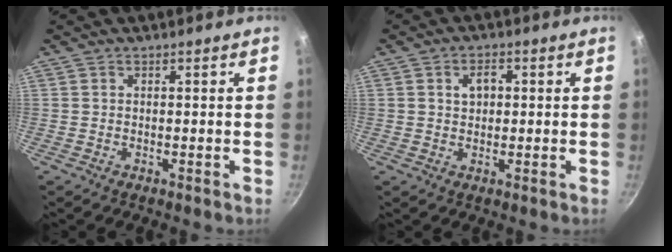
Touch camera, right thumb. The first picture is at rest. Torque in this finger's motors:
{"motor_torque": [-0.84, 0.31, 0.26, -0.23, 0.12]}